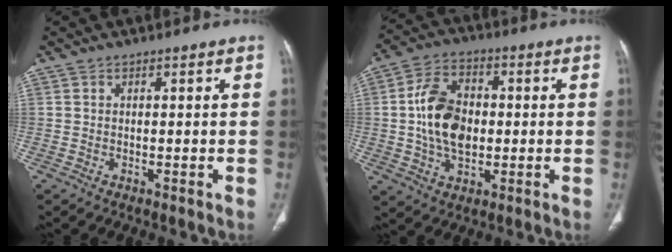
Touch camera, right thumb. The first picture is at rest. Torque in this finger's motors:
{"motor_torque": [0.52, 0.49, 1.33, -0.49, 0.42]}